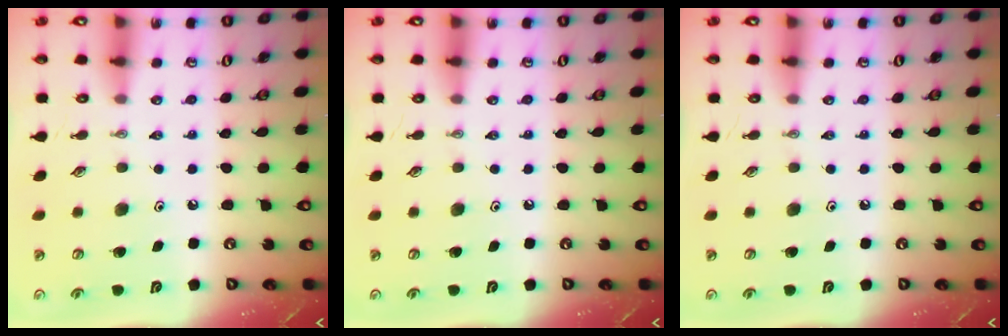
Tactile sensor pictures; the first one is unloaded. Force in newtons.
{"total": 0.0}
{"total": 0.0}